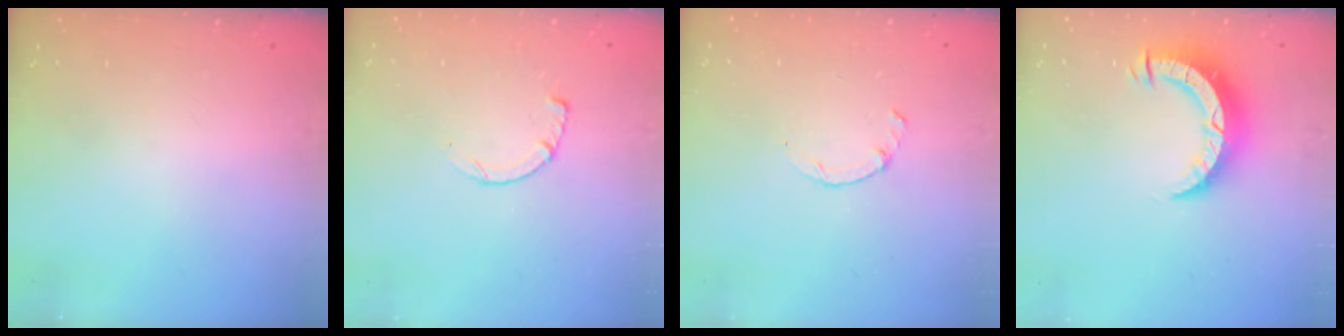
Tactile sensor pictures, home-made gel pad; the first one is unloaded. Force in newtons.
{"total": 3.0, "press": 3.0, "slide": 0.3}
{"total": 1.5, "press": 1.4, "slide": 0.3}
{"total": 7.9, "press": 7.8, "slide": 0.6}